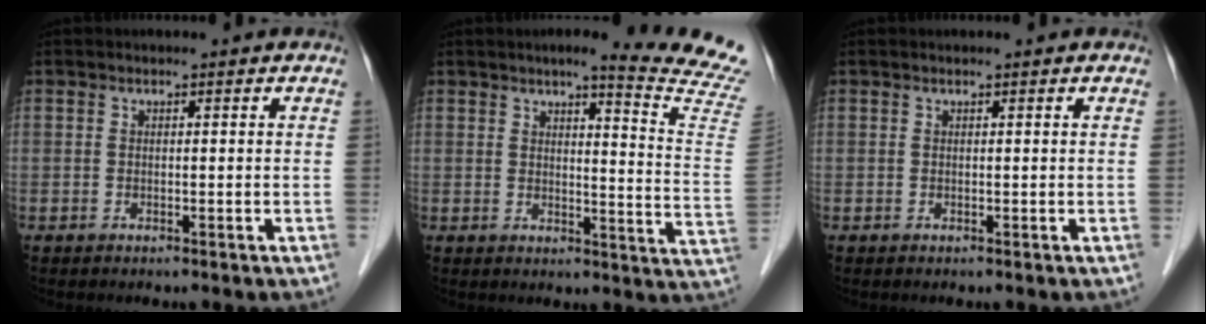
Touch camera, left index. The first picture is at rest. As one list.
[{"total": 14.7, "force": [13.2, -1.5, 6.1], "torque": [-0.079, -0.097, 0.135]}, {"total": 0.6, "force": [0.6, 0.0, 0.2], "torque": [-0.008, 0.009, 0.010]}]